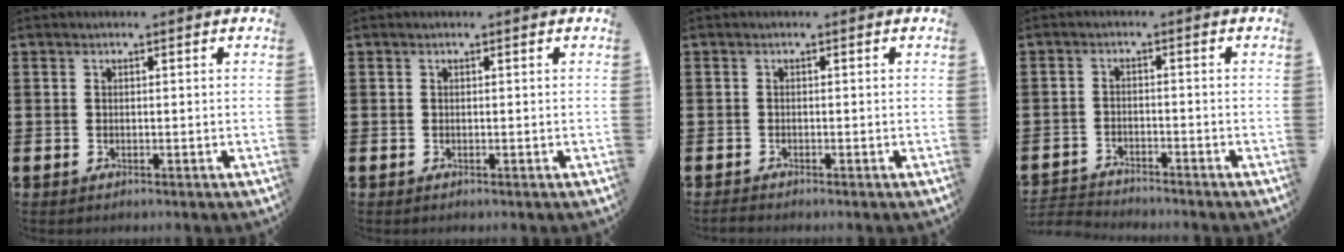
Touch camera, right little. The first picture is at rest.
{"total": 0.0}
{"total": 0.5, "force": [-0.5, 0.0, 0.2], "torque": [-0.004, -0.001, -0.011]}
{"total": 2.4, "force": [-2.4, 0.1, -0.2], "torque": [-0.002, 0.000, -0.053]}